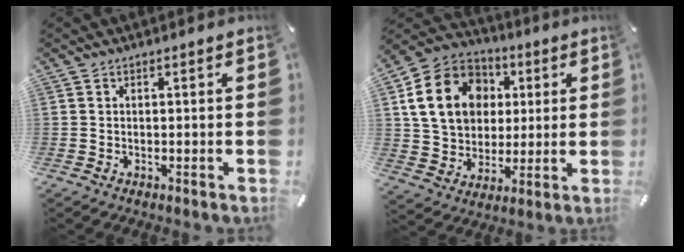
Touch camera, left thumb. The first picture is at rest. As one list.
[{"total": 17.4, "force": [3.7, 14.4, 9.1], "torque": [-0.184, 0.006, 0.070]}]